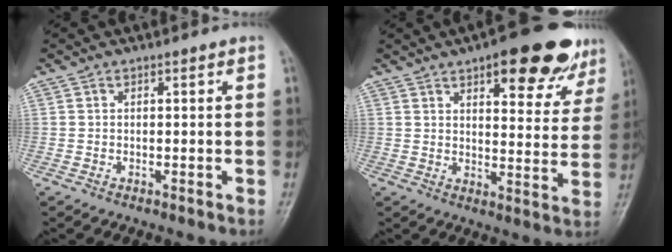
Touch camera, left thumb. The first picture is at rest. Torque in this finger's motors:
{"motor_torque": [0.52, 0.27, 0.37, -0.17, 0.12]}